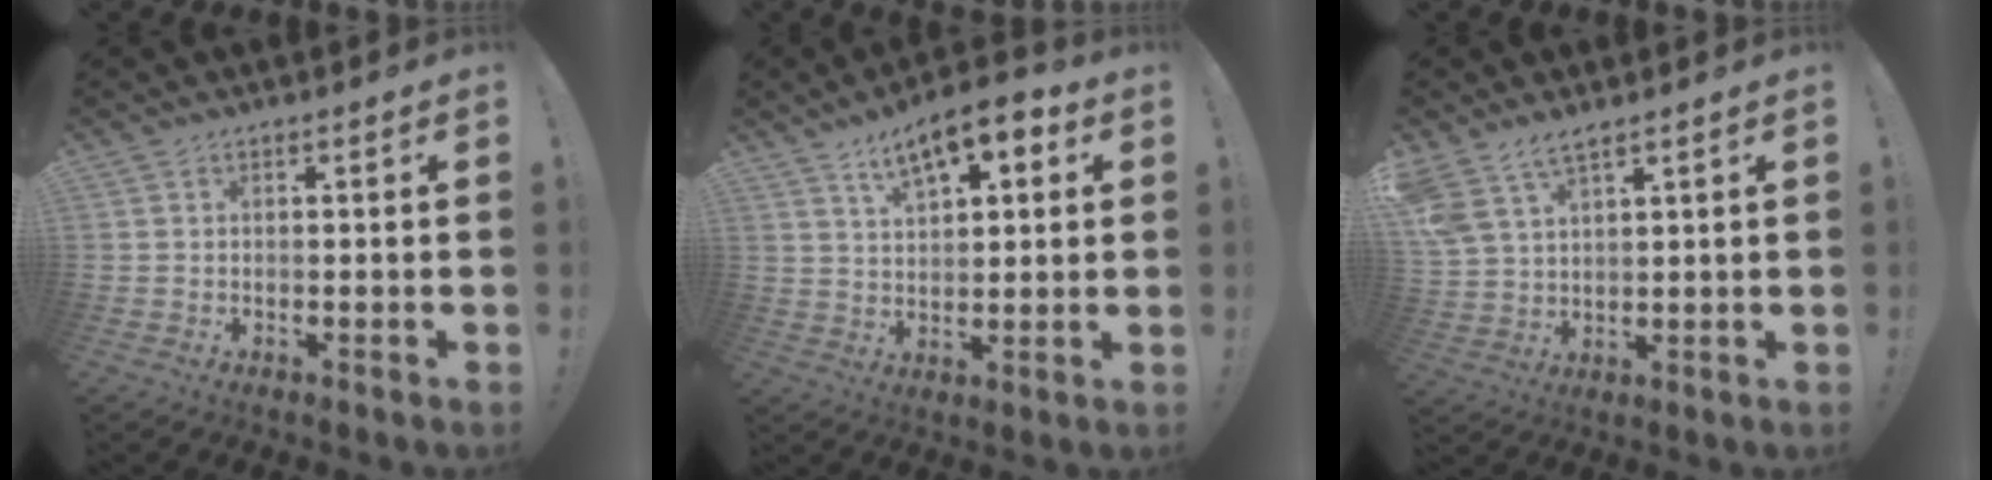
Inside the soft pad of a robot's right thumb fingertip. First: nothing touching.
{"total": 10.6, "force": [6.0, 4.4, 7.5], "torque": [-0.115, -0.026, 0.104]}
{"total": 7.2, "force": [5.6, 2.9, 3.6], "torque": [-0.074, -0.020, 0.111]}